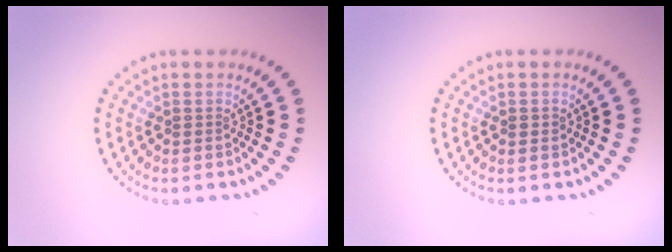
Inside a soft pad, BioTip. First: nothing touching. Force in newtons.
{"total": 0.8, "press": 0.8, "slide": 0.1}